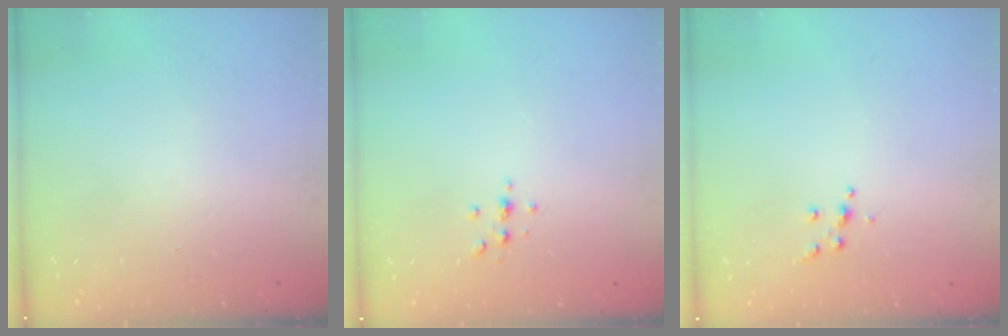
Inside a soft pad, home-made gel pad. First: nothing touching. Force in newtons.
{"total": 2.4, "press": 2.4, "slide": 0.3}
{"total": 4.8, "press": 4.8, "slide": 0.6}